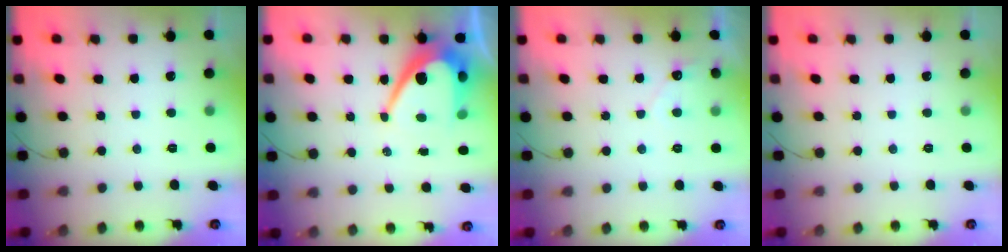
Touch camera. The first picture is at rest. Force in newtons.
{"total": 11.2, "press": 11.2, "slide": 0.8}
{"total": 3.7, "press": 3.7, "slide": 0.2}
{"total": 0.0}